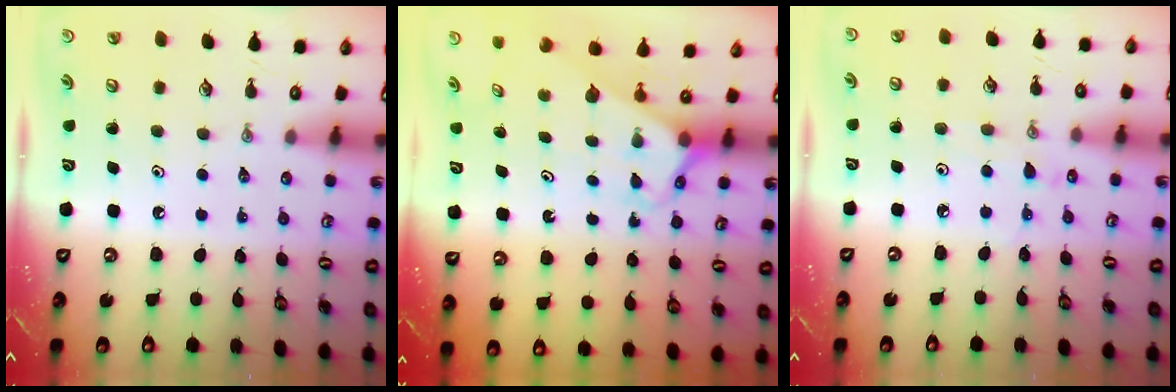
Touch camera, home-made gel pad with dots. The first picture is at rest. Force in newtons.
{"total": 2.5, "press": 2.5, "slide": 0.1}
{"total": 3.4, "press": 3.3, "slide": 0.3}